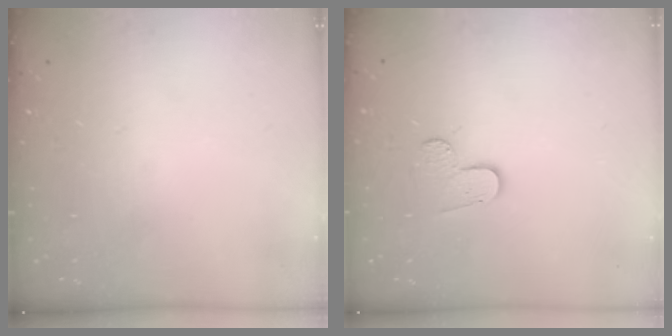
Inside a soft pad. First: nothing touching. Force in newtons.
{"total": 4.1, "press": 4.1, "slide": 0.3}